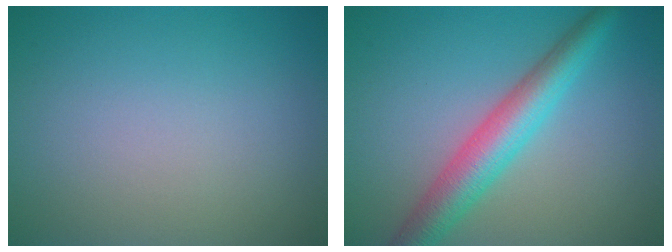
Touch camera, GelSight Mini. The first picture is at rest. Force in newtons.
{"total": 5.3, "press": 5.3, "slide": 0.0}